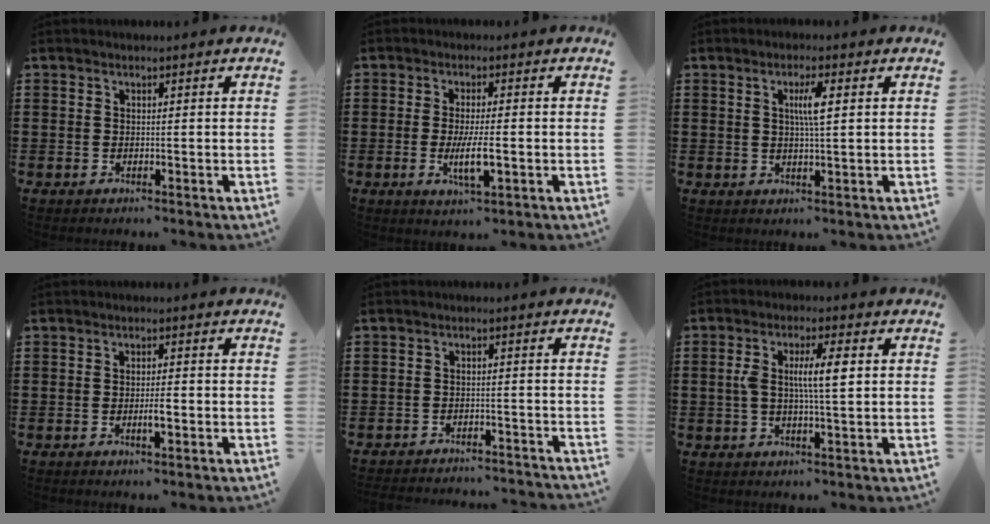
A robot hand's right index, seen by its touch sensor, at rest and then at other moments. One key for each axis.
{"total": 5.1, "fx": -1.1, "fy": 1.0, "fz": 4.9, "tx": -0.095, "ty": -0.006, "tz": -0.023}
{"total": 3.7, "fx": 0.8, "fy": 0.4, "fz": 3.6, "tx": -0.073, "ty": 0.001, "tz": 0.010}
{"total": 2.4, "fx": -0.6, "fy": 0.4, "fz": 2.2, "tx": -0.040, "ty": 0.001, "tz": -0.012}
{"total": 2.5, "fx": -2.5, "fy": 0.0, "fz": 0.2, "tx": -0.009, "ty": -0.001, "tz": -0.052}
{"total": 6.3, "fx": 0.9, "fy": 1.3, "fz": 6.1, "tx": -0.124, "ty": 0.000, "tz": 0.008}